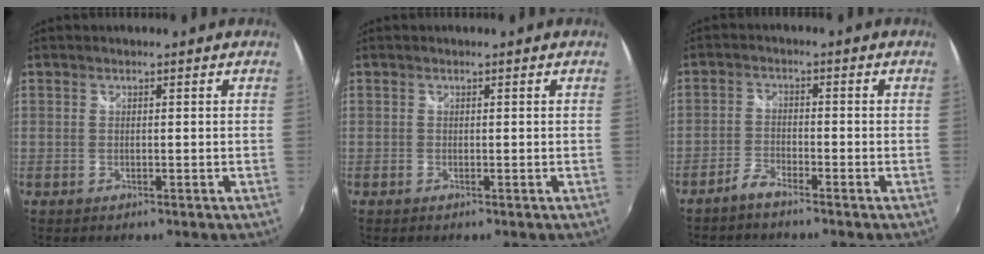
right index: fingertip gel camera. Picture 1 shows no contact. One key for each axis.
{"total": 0.0}
{"total": 2.7, "fx": -2.5, "fy": 0.6, "fz": 1.0, "tx": -0.034, "ty": 0.003, "tz": -0.053}